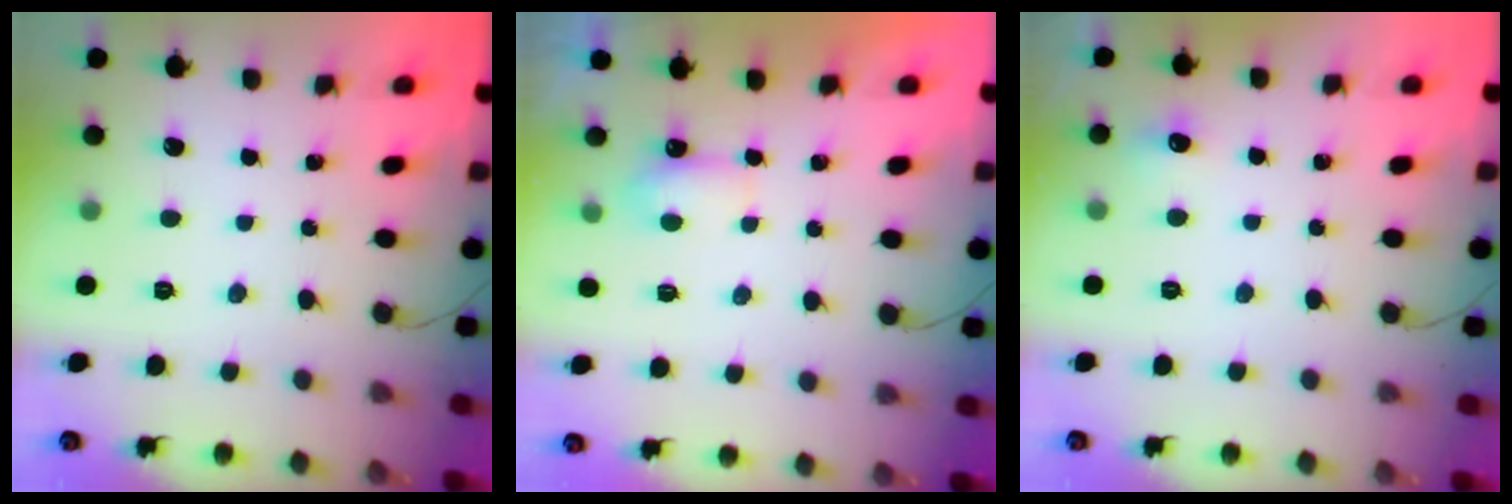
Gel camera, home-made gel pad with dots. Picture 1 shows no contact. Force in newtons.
{"total": 4.3, "press": 4.1, "slide": 1.2}
{"total": 4.9, "press": 4.7, "slide": 1.3}